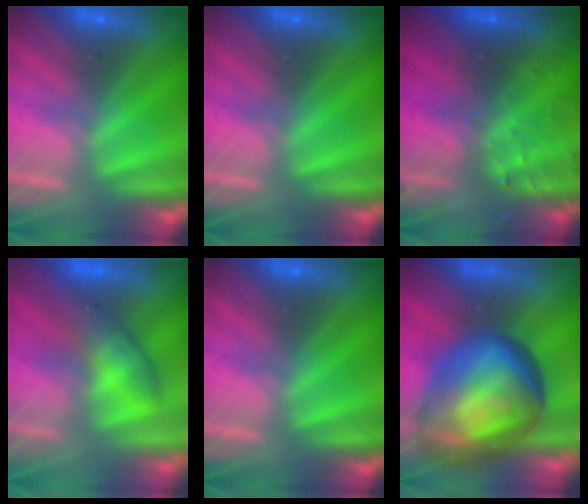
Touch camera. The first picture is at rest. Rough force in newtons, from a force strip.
{"total": 0.0}
{"total": 7.8}
{"total": 7.4}
{"total": 0.0}
{"total": 7.5}